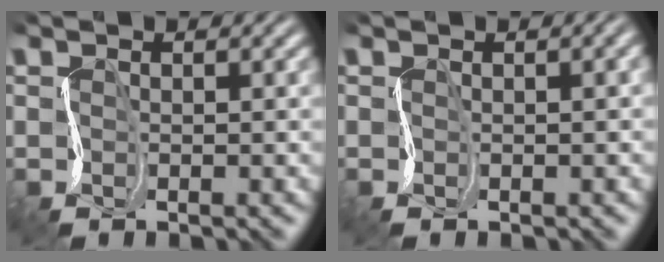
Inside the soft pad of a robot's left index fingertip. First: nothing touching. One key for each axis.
{"total": 3.7, "fx": 0.6, "fy": 2.0, "fz": 3.0, "tx": -0.021, "ty": 0.023, "tz": -0.005}